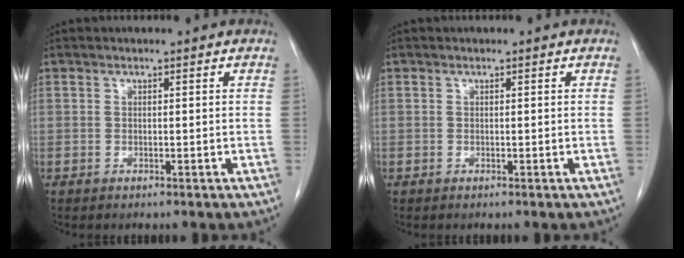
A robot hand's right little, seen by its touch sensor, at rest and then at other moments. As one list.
[{"total": 0.0}]